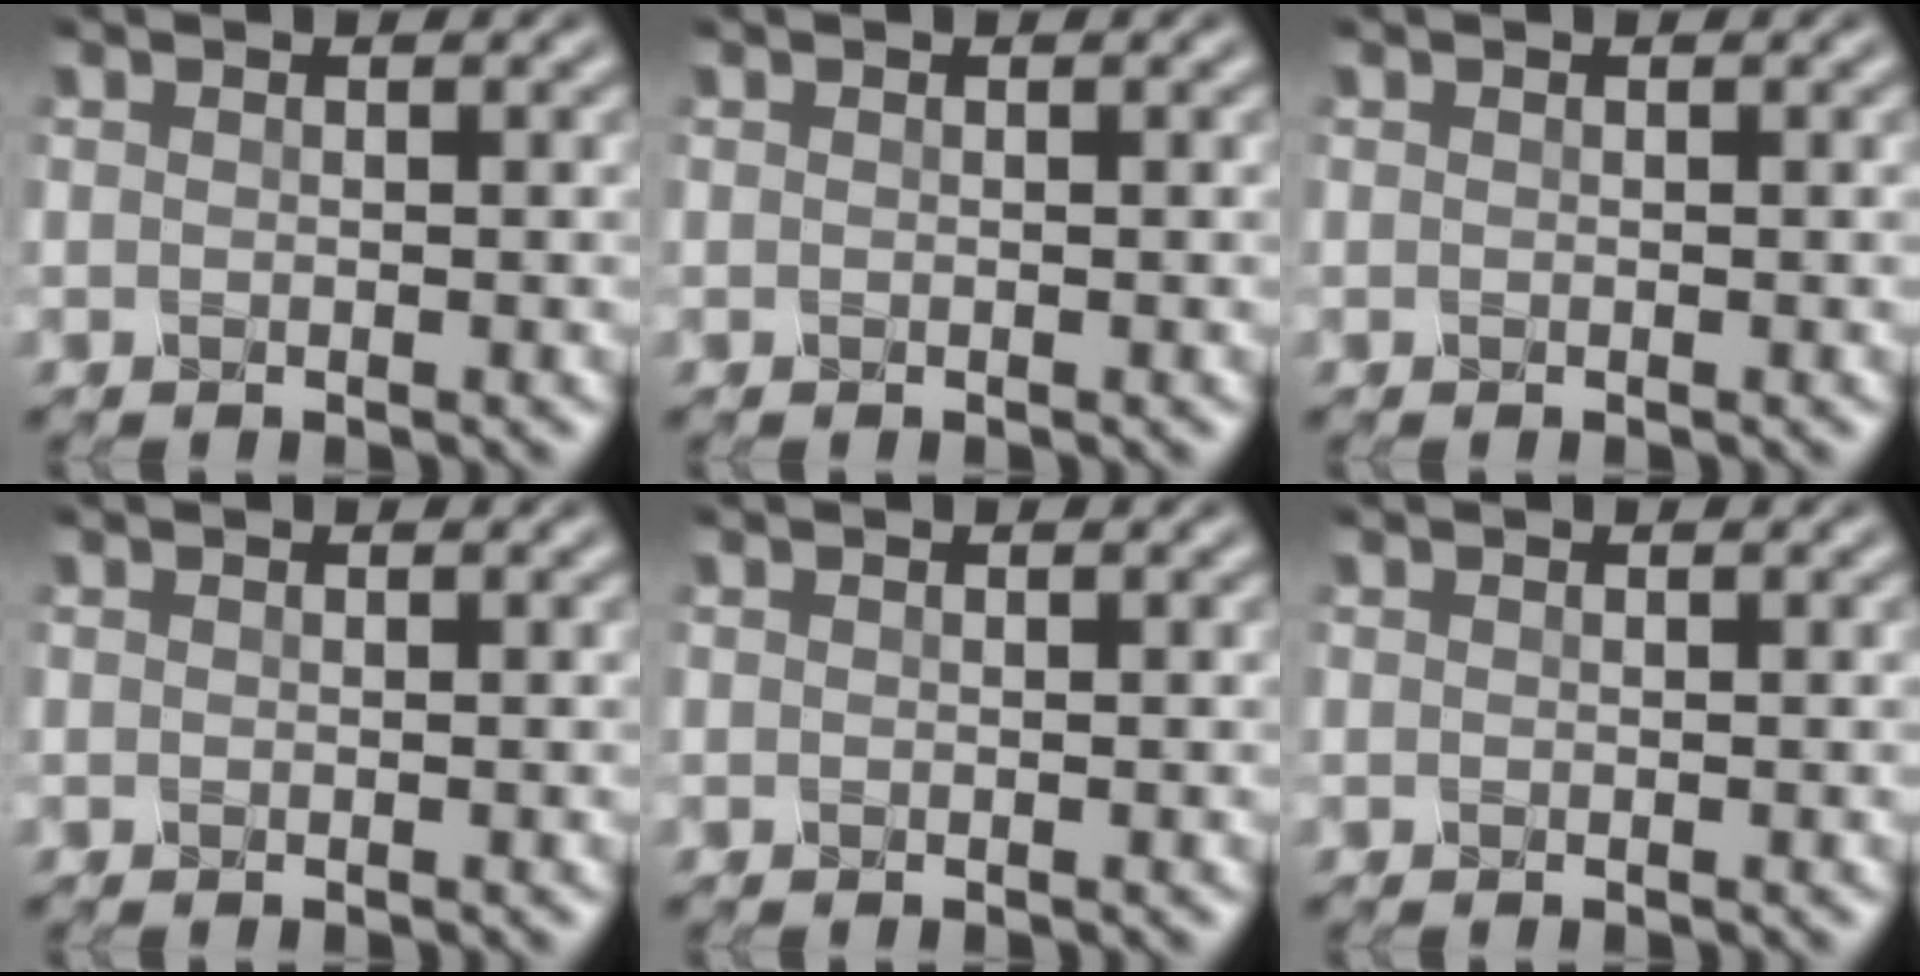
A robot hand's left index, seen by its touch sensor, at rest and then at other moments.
{"total": 0.0}
{"total": 0.0}
{"total": 0.0}
{"total": 0.0}
{"total": 0.0}